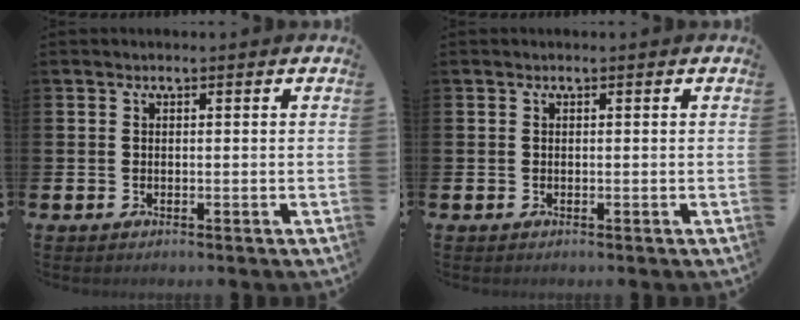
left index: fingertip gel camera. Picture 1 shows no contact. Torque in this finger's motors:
{"motor_torque": [-0.01, 0.01, 0.00, -0.01]}